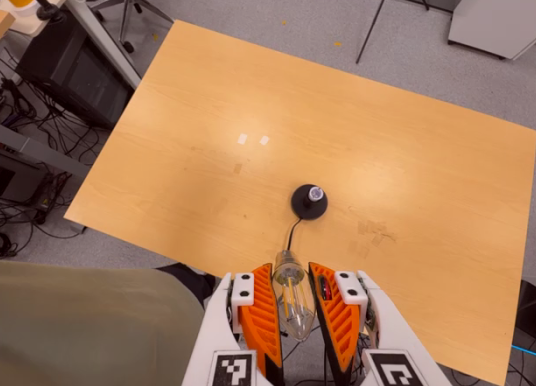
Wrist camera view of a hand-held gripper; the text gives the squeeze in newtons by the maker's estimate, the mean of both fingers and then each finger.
{"total": 19.1, "left": 19.9, "right": 18.3}